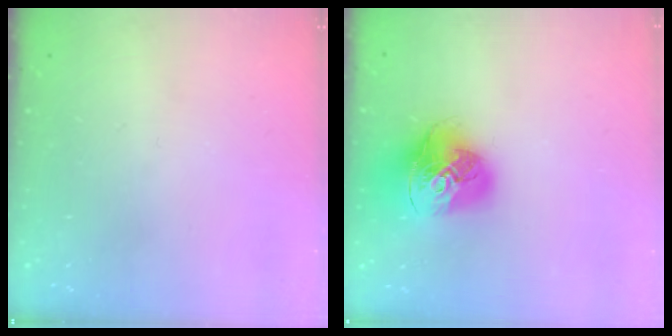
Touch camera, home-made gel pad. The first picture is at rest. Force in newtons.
{"total": 19.2, "press": 19.1, "slide": 2.2}